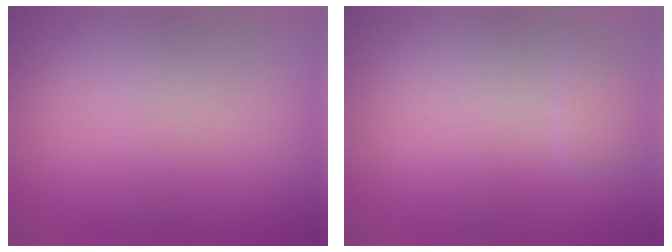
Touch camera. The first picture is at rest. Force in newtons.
{"total": 1.0, "press": 1.0, "slide": 0.1}